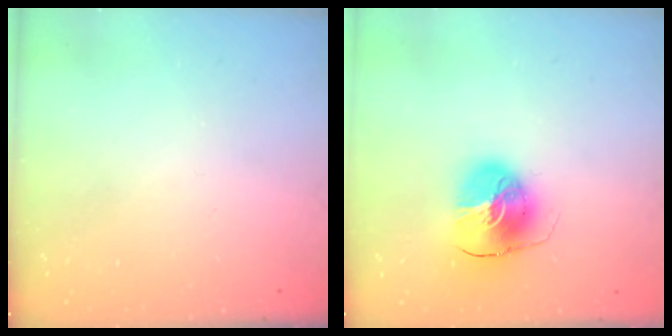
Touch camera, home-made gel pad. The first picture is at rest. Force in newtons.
{"total": 10.6, "press": 10.5, "slide": 1.7}